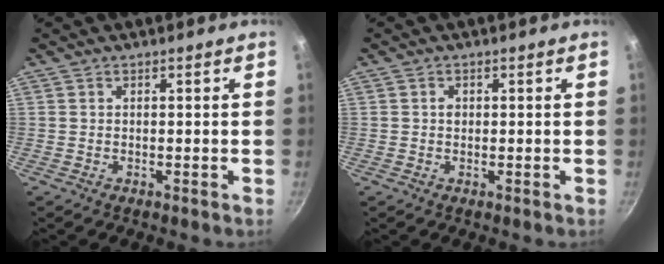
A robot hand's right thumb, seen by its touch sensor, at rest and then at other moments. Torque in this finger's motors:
{"motor_torque": [0.42, 0.23, 0.51, 0.05, 0.04]}